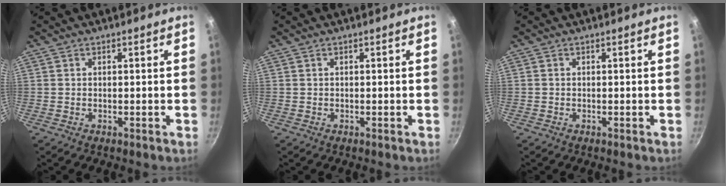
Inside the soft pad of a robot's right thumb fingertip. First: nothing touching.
{"total": 0.0}
{"total": 0.0}